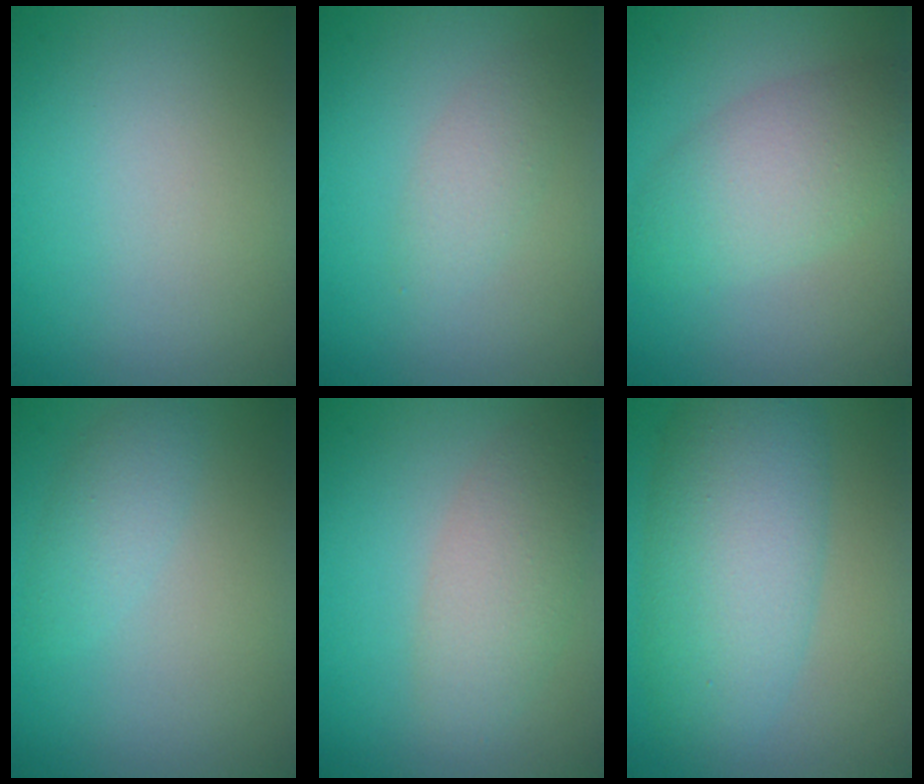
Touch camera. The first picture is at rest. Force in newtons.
{"total": 1.9, "press": 1.9, "slide": 0.1}
{"total": 5.1, "press": 5.1, "slide": 0.3}
{"total": 1.9, "press": 1.9, "slide": 0.1}
{"total": 4.0, "press": 3.9, "slide": 0.2}
{"total": 7.8, "press": 7.8, "slide": 0.1}